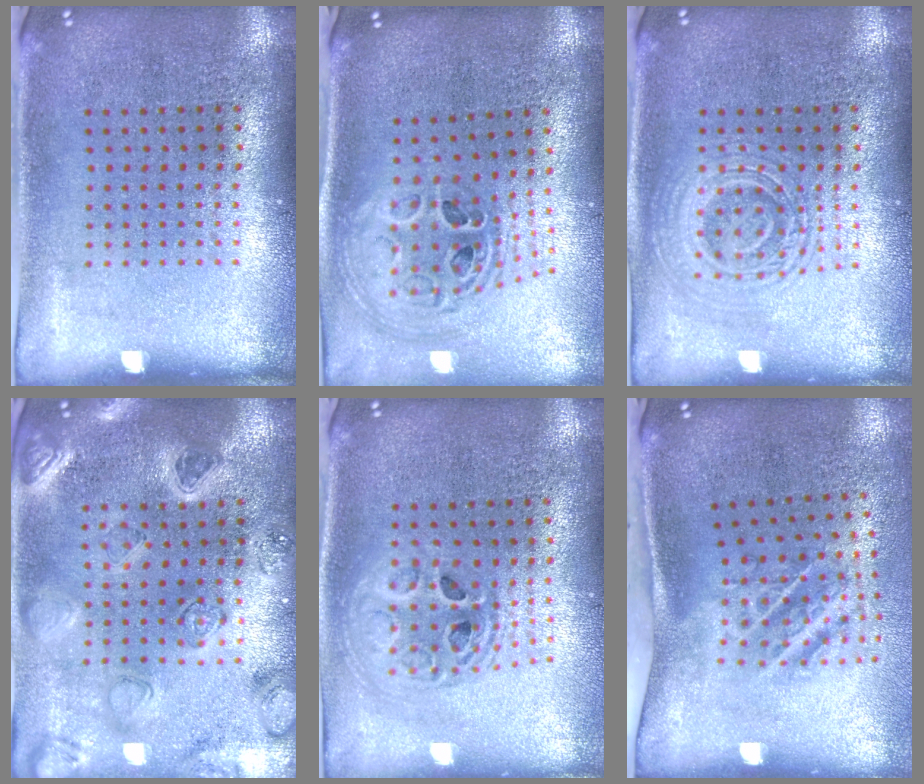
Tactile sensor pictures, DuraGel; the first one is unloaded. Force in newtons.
{"total": 1.5, "press": 1.4, "slide": 0.7}
{"total": 2.9, "press": 2.8, "slide": 0.5}
{"total": 2.2, "press": 2.2, "slide": 0.4}
{"total": 2.0, "press": 1.6, "slide": 1.2}
{"total": 2.0, "press": 1.2, "slide": 1.7}